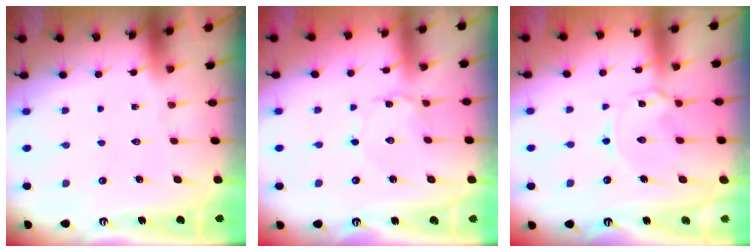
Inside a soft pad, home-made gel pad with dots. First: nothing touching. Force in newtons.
{"total": 0.7, "press": 0.7, "slide": 0.1}
{"total": 3.0, "press": 2.9, "slide": 0.4}